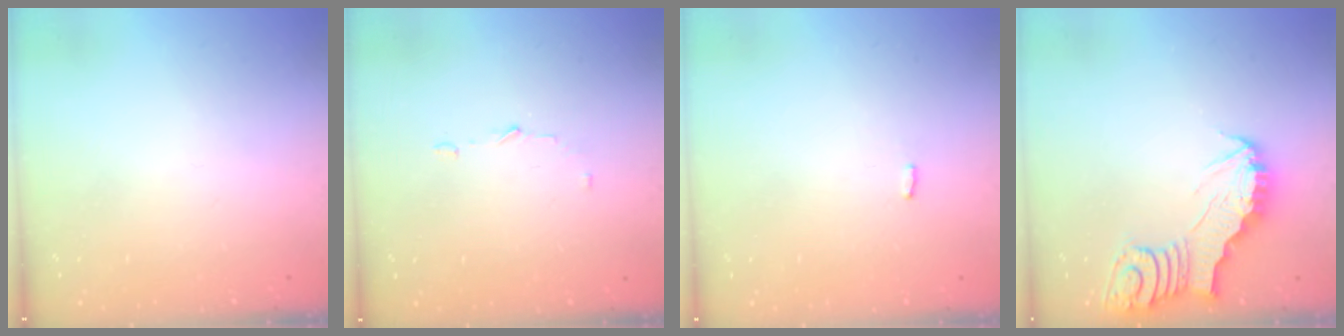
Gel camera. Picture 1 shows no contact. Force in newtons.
{"total": 3.4, "press": 3.4, "slide": 0.2}
{"total": 2.5, "press": 2.5, "slide": 0.4}
{"total": 3.2, "press": 3.2, "slide": 0.5}